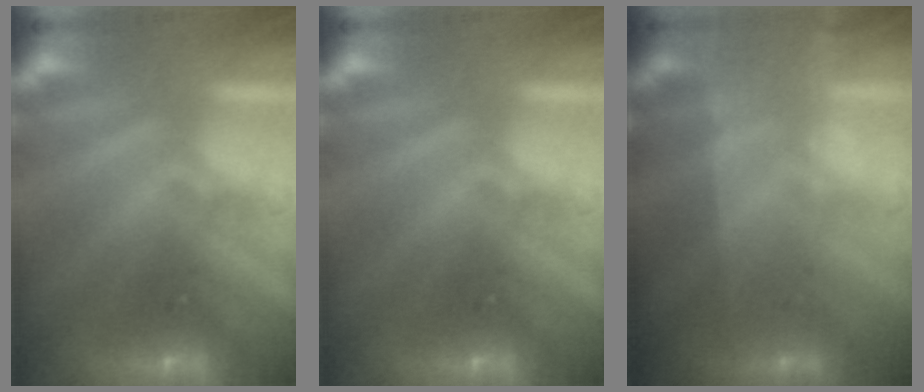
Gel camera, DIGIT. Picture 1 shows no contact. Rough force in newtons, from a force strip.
{"total": 0.0}
{"total": 1.8}